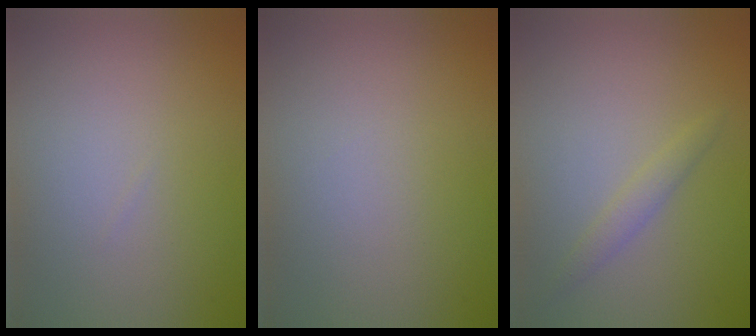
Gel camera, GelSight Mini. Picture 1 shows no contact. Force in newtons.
{"total": 0.0}
{"total": 1.3, "press": 1.3, "slide": 0.1}